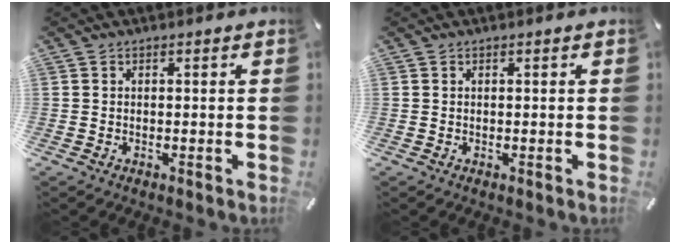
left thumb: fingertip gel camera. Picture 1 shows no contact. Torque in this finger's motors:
{"motor_torque": [-0.18, 0.03, 0.07, -0.01, 0.00]}